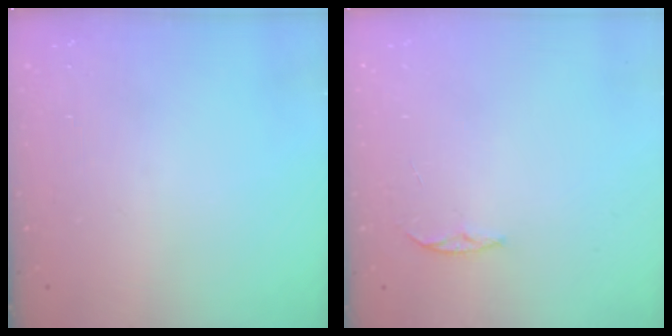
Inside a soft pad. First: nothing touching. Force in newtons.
{"total": 3.3, "press": 3.3, "slide": 0.4}